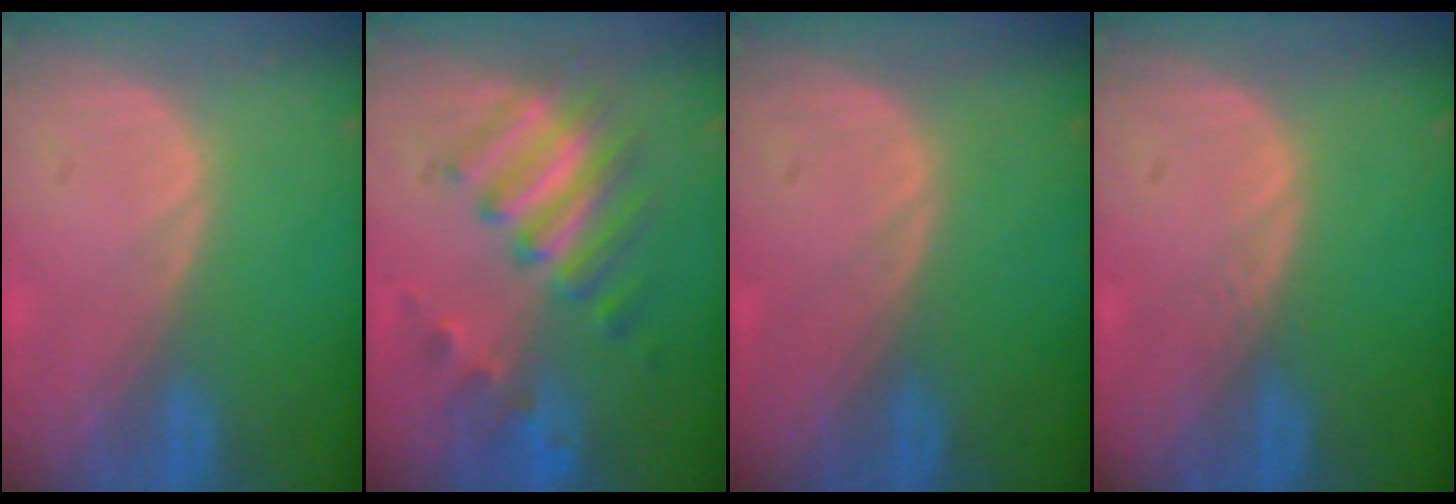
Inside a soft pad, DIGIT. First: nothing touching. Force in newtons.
{"total": 7.6, "press": 7.5, "slide": 1.1}
{"total": 0.0}
{"total": 0.6, "press": 0.6, "slide": 0.0}